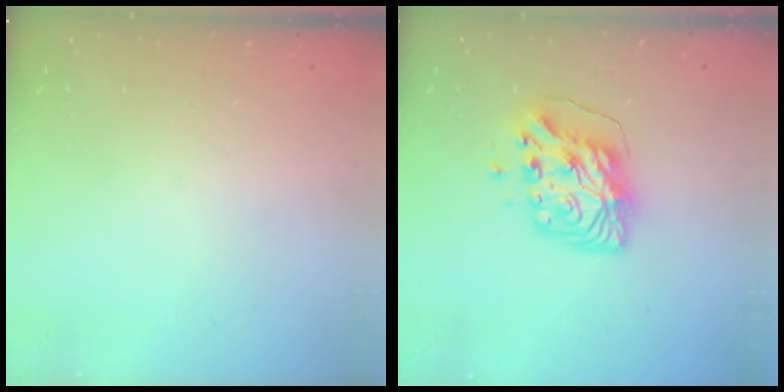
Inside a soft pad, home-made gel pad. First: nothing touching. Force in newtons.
{"total": 10.0, "press": 9.9, "slide": 1.4}